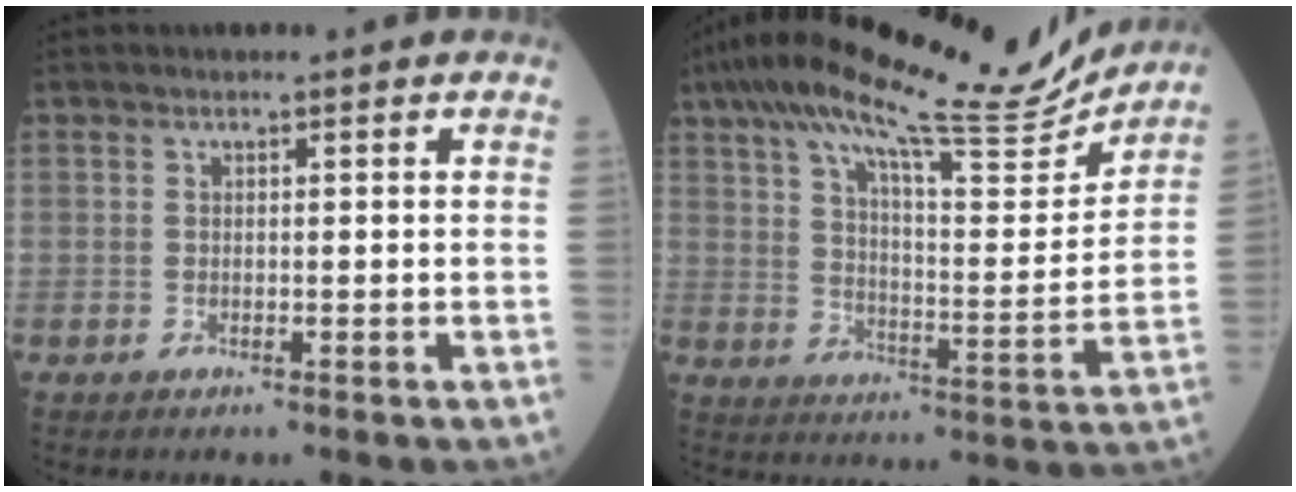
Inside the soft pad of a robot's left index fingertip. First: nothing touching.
{"total": 22.0, "force": [18.8, 2.9, 11.1], "torque": [-0.189, 0.004, 0.271]}